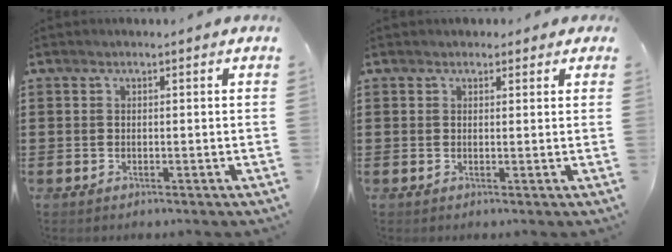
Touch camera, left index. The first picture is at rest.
{"total": 1.5, "force": [1.2, 0.9, 0.4], "torque": [-0.003, 0.003, 0.021]}